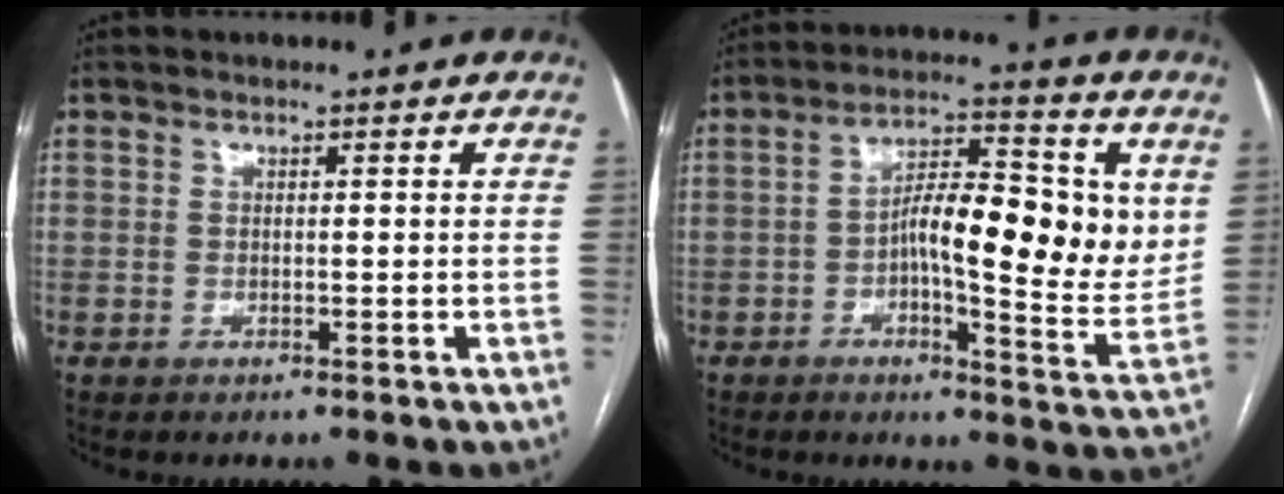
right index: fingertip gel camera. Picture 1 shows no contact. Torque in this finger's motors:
{"motor_torque": [0.74, -0.13, 0.54, 0.12]}